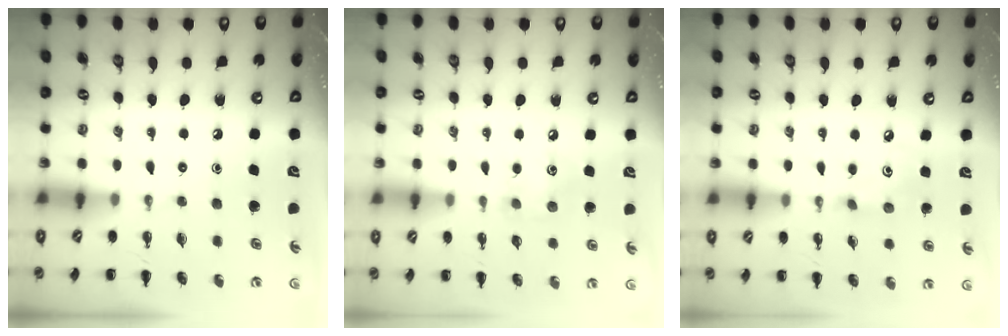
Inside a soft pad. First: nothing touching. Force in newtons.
{"total": 5.8, "press": 5.7, "slide": 1.3}
{"total": 3.2, "press": 3.2, "slide": 0.5}